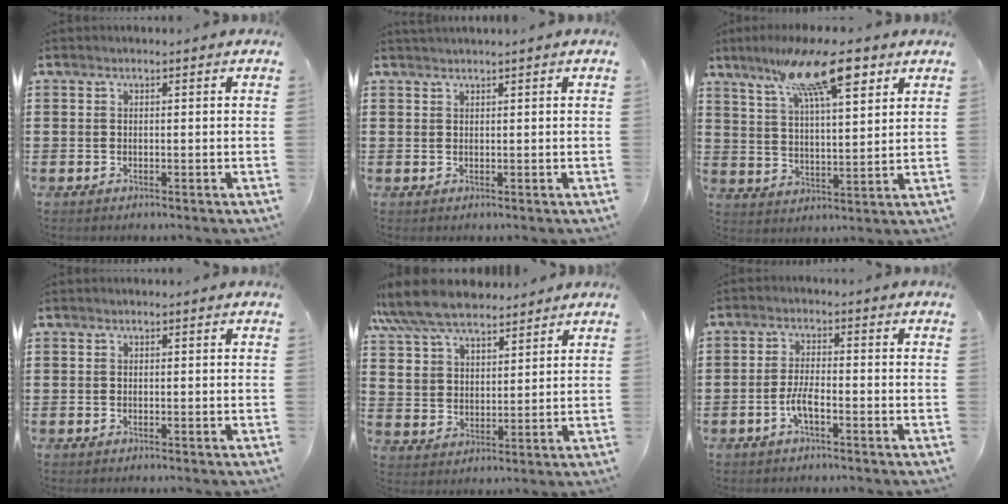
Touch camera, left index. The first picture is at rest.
{"total": 0.7, "force": [0.7, -0.1, 0.1], "torque": [-0.003, -0.002, 0.015]}
{"total": 15.4, "force": [9.7, 4.4, 11.2], "torque": [-0.202, -0.019, 0.161]}
{"total": 0.0}
{"total": 8.8, "force": [7.7, 3.0, 3.0], "torque": [-0.089, -0.014, 0.143]}
{"total": 3.8, "force": [-1.8, 1.1, 3.2], "torque": [-0.075, -0.001, -0.038]}